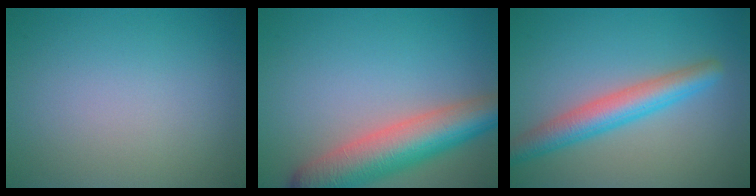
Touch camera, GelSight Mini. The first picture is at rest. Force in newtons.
{"total": 7.9, "press": 7.9, "slide": 0.5}
{"total": 4.6, "press": 4.6, "slide": 0.1}